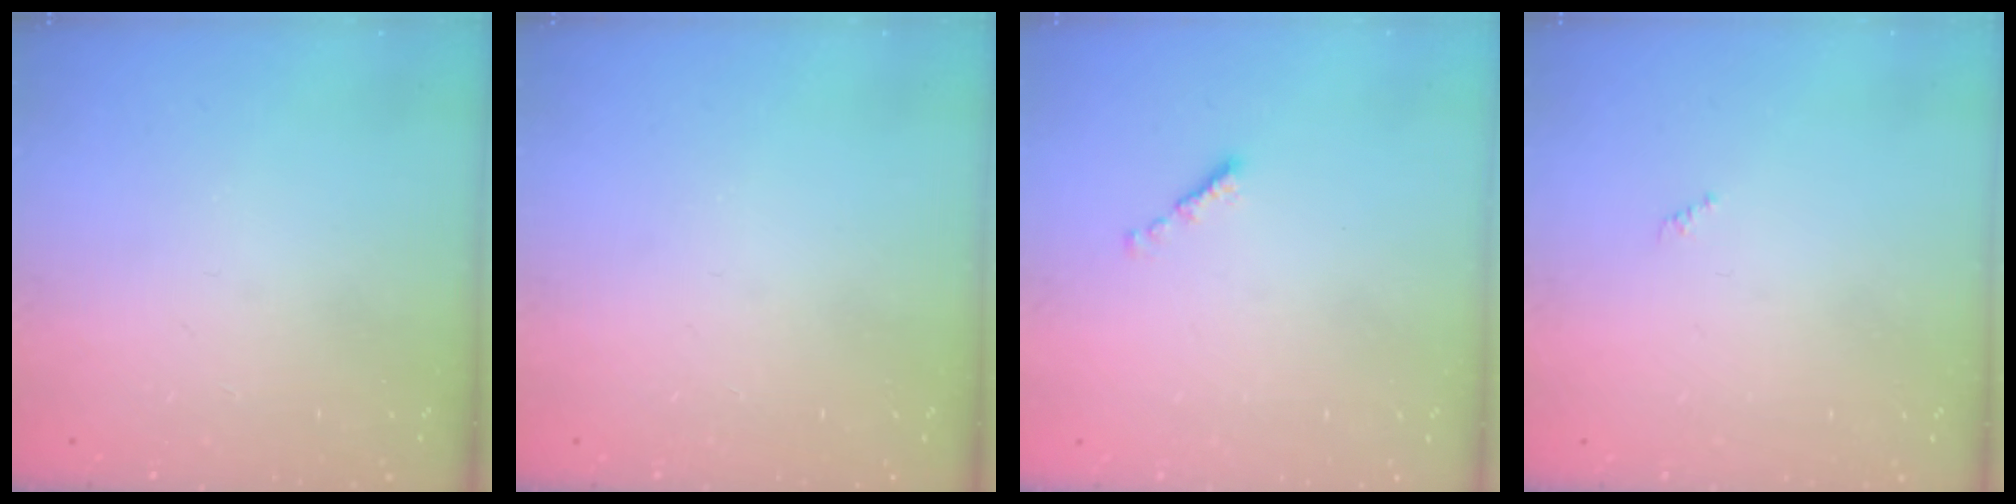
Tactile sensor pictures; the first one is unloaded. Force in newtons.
{"total": 0.0}
{"total": 0.7, "press": 0.5, "slide": 0.4}
{"total": 0.0}